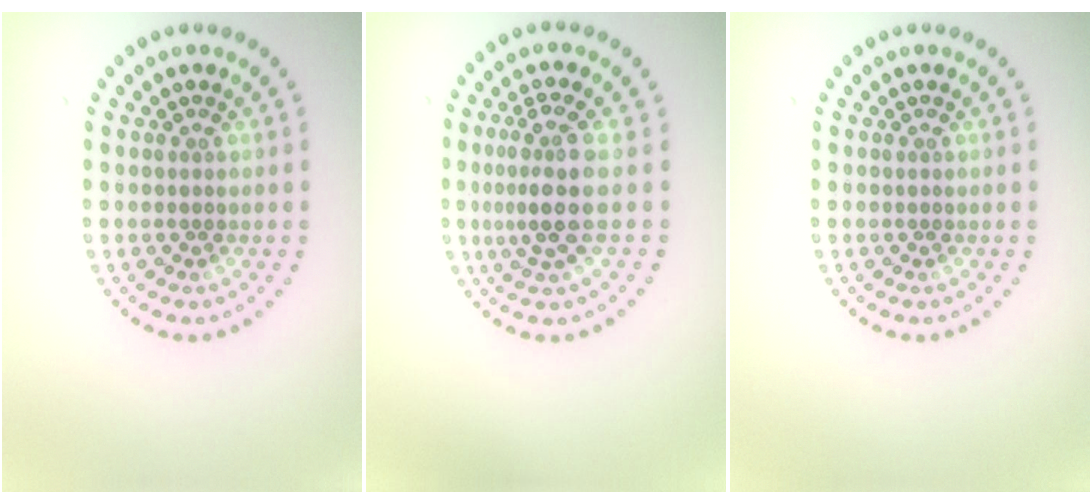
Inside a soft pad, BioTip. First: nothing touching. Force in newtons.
{"total": 3.7, "press": 2.8, "slide": 2.4}
{"total": 0.0}